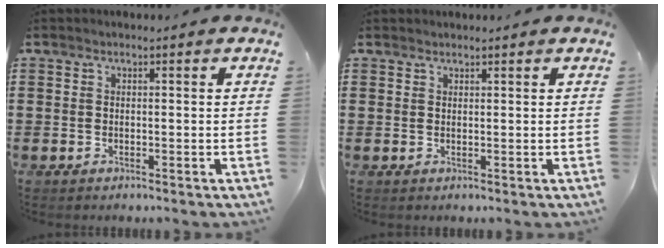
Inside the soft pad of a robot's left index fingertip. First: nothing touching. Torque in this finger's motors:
{"motor_torque": [0.40, -0.92, 0.05, -0.02]}